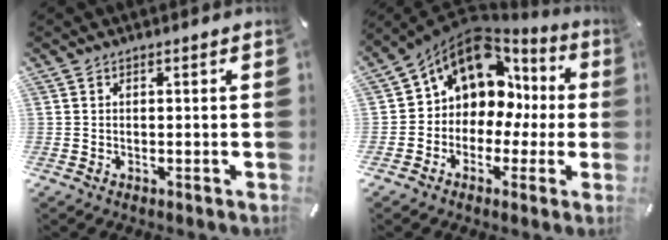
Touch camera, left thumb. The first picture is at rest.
{"total": 12.9, "force": [4.9, 10.1, 6.3], "torque": [-0.113, -0.036, 0.089]}